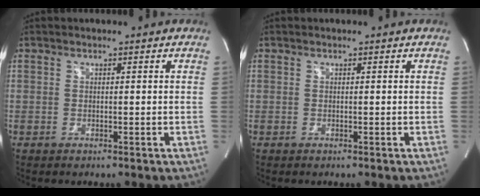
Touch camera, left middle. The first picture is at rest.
{"total": 0.0}